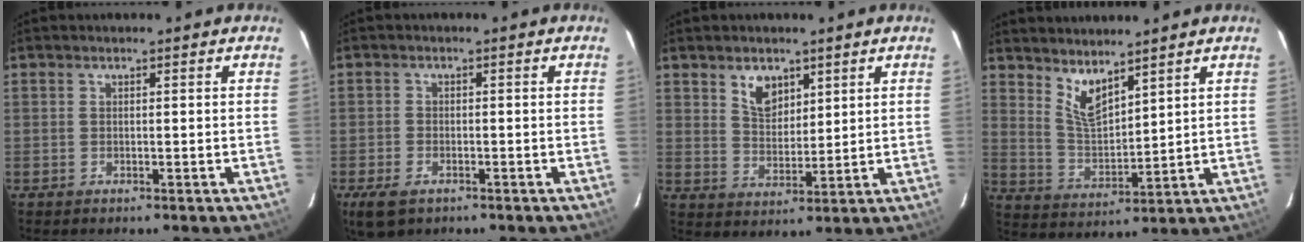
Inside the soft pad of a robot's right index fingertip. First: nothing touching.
{"total": 5.3, "force": [-3.1, 2.9, 3.1], "torque": [-0.078, -0.014, -0.057]}
{"total": 5.9, "force": [3.5, 3.7, 3.1], "torque": [-0.047, 0.004, 0.068]}
{"total": 6.7, "force": [5.0, 2.2, 3.9], "torque": [-0.071, -0.011, 0.105]}